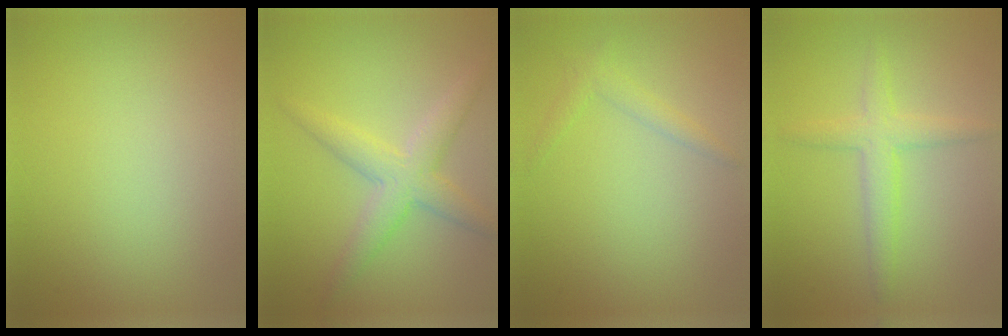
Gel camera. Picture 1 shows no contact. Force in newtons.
{"total": 3.9, "press": 3.9, "slide": 0.2}
{"total": 0.7, "press": 0.7, "slide": 0.0}
{"total": 2.7, "press": 2.7, "slide": 0.2}